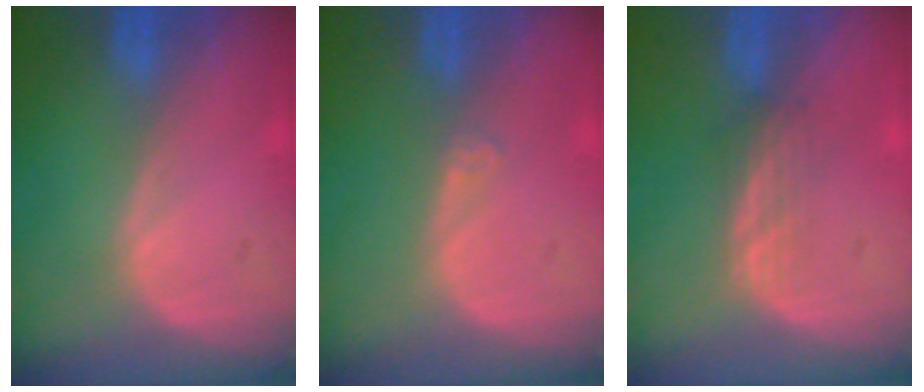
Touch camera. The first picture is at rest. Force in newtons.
{"total": 0.9, "press": 0.7, "slide": 0.6}
{"total": 2.2, "press": 2.2, "slide": 0.4}